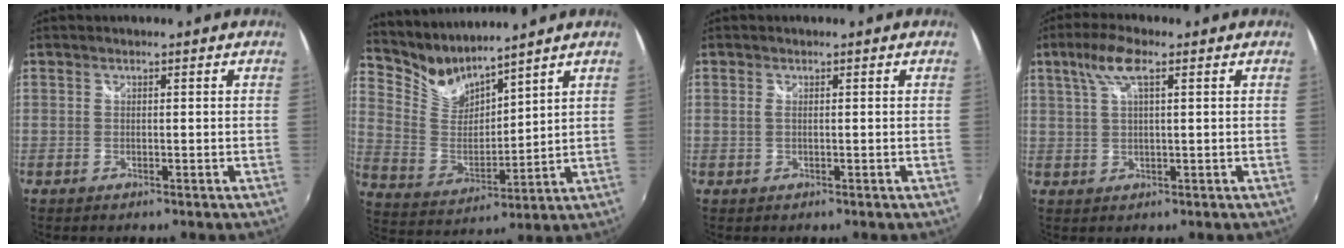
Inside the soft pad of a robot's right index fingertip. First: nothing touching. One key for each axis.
{"total": 9.0, "fx": 8.5, "fy": 1.8, "fz": 2.4, "tx": -0.059, "ty": -0.012, "tz": 0.174}
{"total": 0.5, "fx": 0.1, "fy": 0.0, "fz": 0.5, "tx": -0.011, "ty": 0.000, "tz": 0.000}
{"total": 5.9, "fx": 2.7, "fy": 1.4, "fz": 5.0, "tx": -0.098, "ty": 0.010, "tz": 0.053}